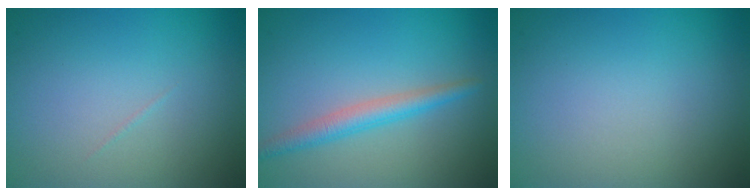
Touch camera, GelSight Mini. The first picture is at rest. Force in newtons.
{"total": 2.5, "press": 2.5, "slide": 0.0}
{"total": 0.0}